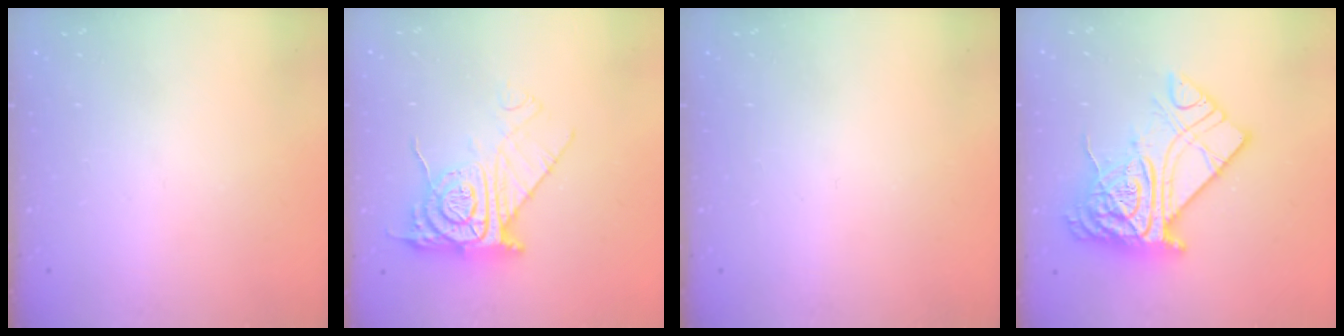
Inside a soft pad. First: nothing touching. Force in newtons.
{"total": 12.3, "press": 12.3, "slide": 1.2}
{"total": 0.0}
{"total": 22.9, "press": 22.8, "slide": 2.0}